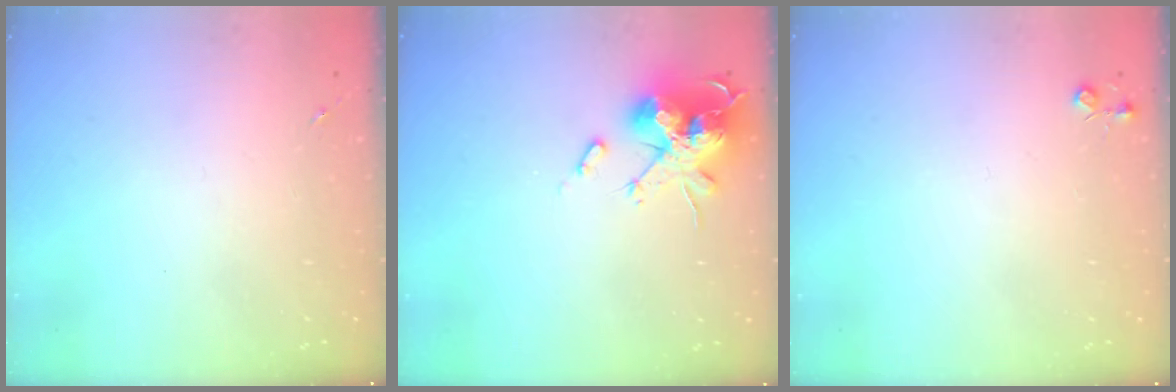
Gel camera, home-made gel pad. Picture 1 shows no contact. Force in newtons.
{"total": 18.5, "press": 18.5, "slide": 0.1}
{"total": 3.7, "press": 3.7, "slide": 0.5}